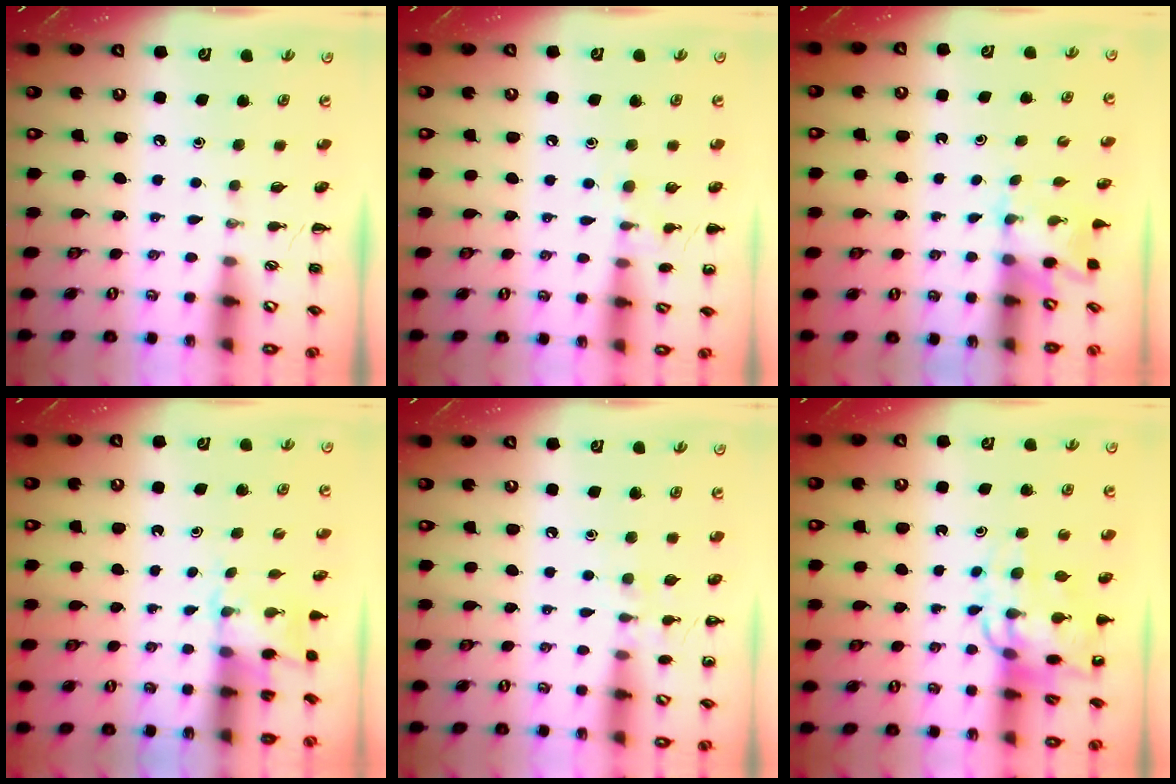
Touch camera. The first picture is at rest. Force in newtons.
{"total": 6.7, "press": 6.5, "slide": 1.8}
{"total": 1.6, "press": 1.5, "slide": 0.6}
{"total": 2.6, "press": 2.5, "slide": 0.6}
{"total": 6.6, "press": 6.3, "slide": 2.0}
{"total": 11.4, "press": 11.0, "slide": 3.1}